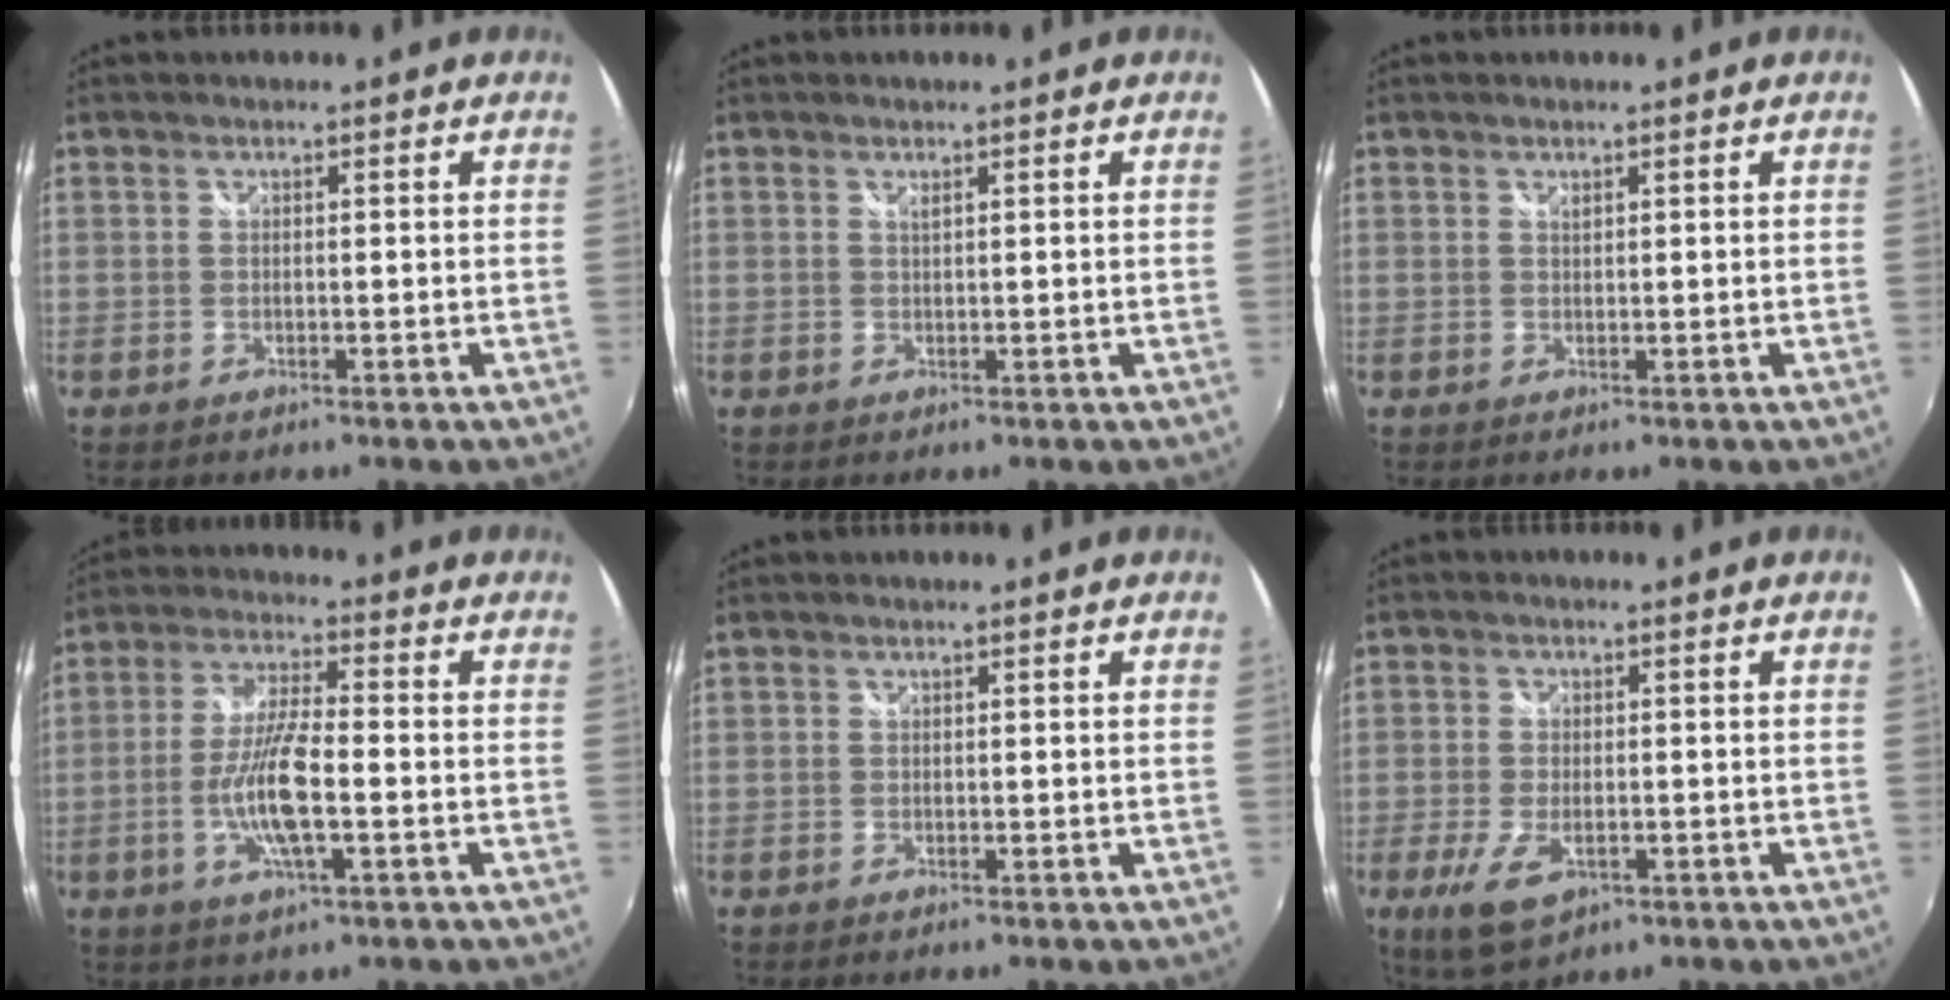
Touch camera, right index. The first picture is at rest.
{"total": 0.5, "force": [0.4, 0.0, 0.3], "torque": [-0.004, 0.001, 0.007]}
{"total": 0.5, "force": [0.4, 0.2, 0.2], "torque": [-0.002, 0.000, 0.008]}
{"total": 10.3, "force": [-2.7, 2.1, 9.8], "torque": [-0.196, -0.004, -0.053]}
{"total": 0.0}
{"total": 7.7, "force": [-3.2, 3.8, 5.9], "torque": [-0.132, -0.019, -0.053]}